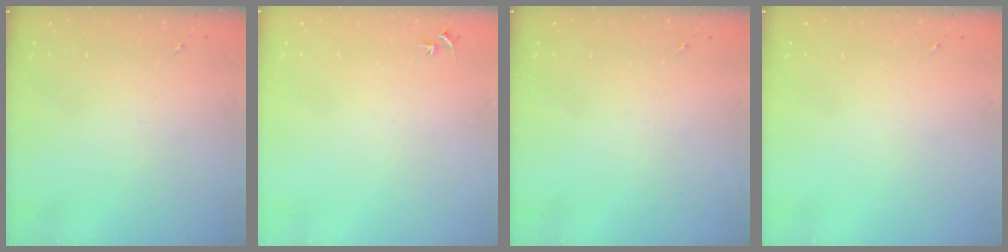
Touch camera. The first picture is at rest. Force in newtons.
{"total": 2.7, "press": 2.7, "slide": 0.3}
{"total": 0.0}
{"total": 0.0}